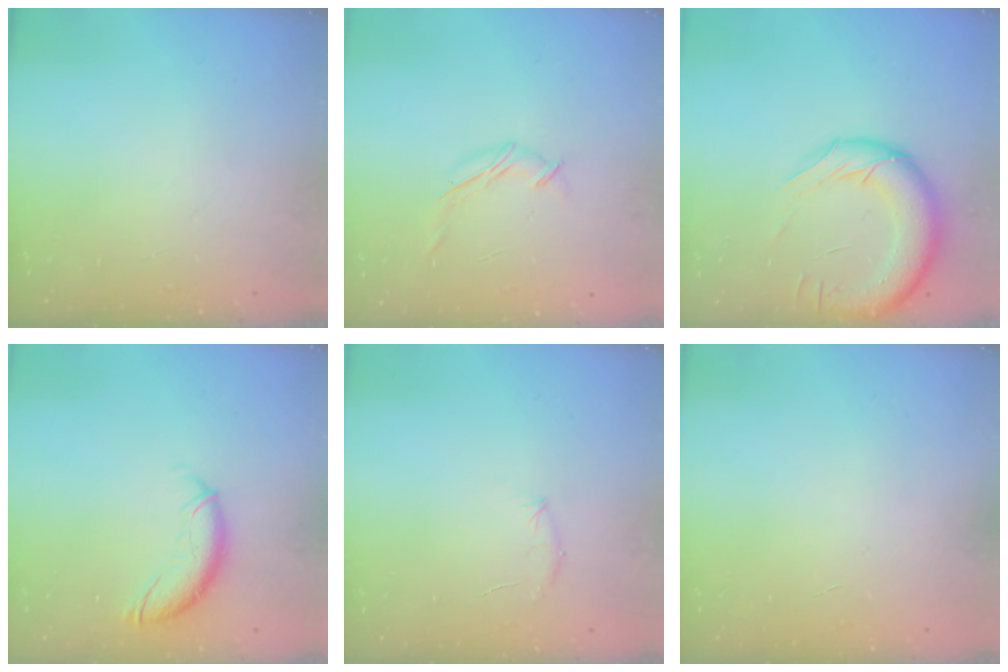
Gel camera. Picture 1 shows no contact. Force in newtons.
{"total": 6.6, "press": 6.5, "slide": 1.3}
{"total": 16.4, "press": 15.9, "slide": 4.0}
{"total": 10.7, "press": 10.6, "slide": 1.4}
{"total": 6.2, "press": 6.0, "slide": 1.5}
{"total": 0.0}